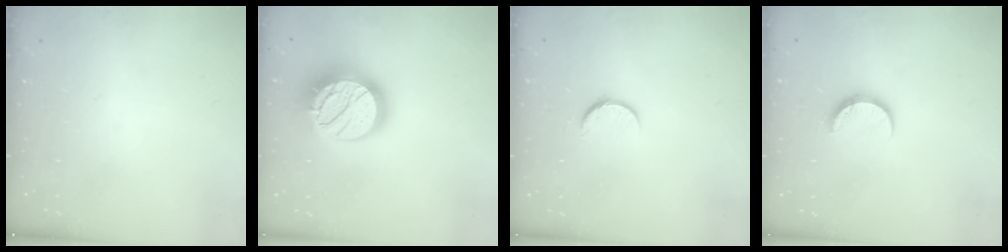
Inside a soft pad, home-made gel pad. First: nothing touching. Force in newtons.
{"total": 20.3, "press": 20.3, "slide": 1.5}
{"total": 5.1, "press": 5.1, "slide": 0.4}
{"total": 7.0, "press": 7.0, "slide": 0.6}